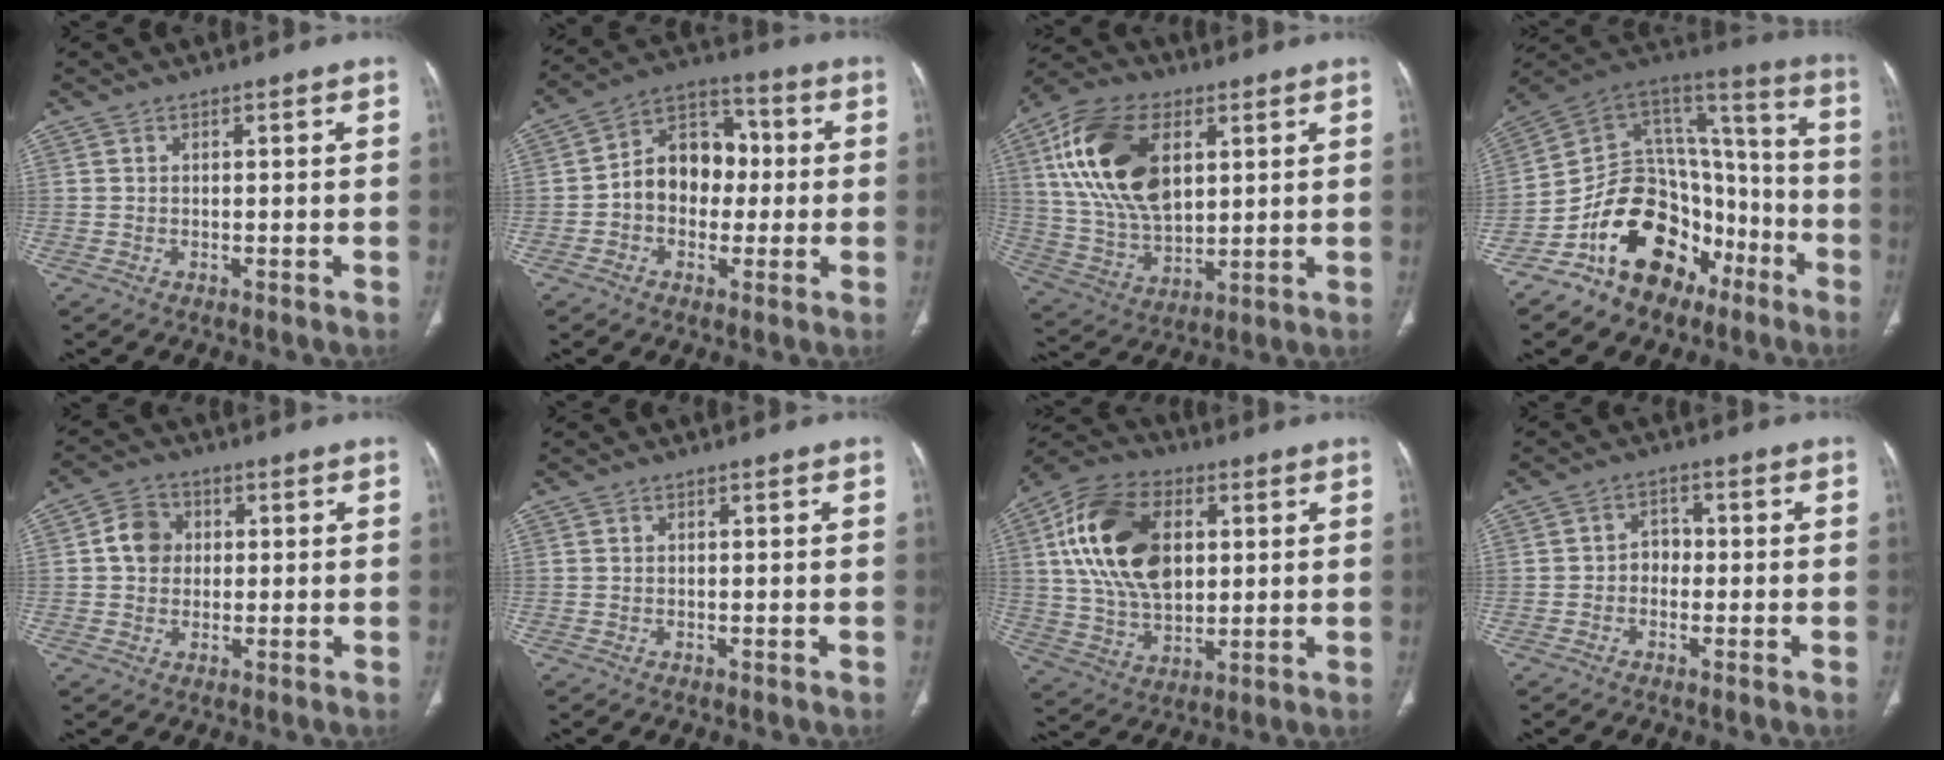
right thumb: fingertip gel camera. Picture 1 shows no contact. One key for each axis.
{"total": 12.4, "fx": -0.4, "fy": 9.3, "fz": 8.2, "tx": -0.092, "ty": 0.038, "tz": -0.018}
{"total": 20.7, "fx": 6.3, "fy": 12.1, "fz": 15.6, "tx": -0.282, "ty": -0.012, "tz": 0.119}
{"total": 25.8, "fx": -12.1, "fy": 17.2, "fz": 14.9, "tx": -0.202, "ty": 0.112, "tz": -0.189}
{"total": 5.8, "fx": 0.7, "fy": 5.0, "fz": 2.8, "tx": -0.034, "ty": 0.008, "tz": 0.006}
{"total": 0.0}
{"total": 20.2, "fx": 4.5, "fy": 12.8, "fz": 14.9, "tx": -0.259, "ty": 0.003, "tz": 0.082}
{"total": 3.0, "fx": -0.7, "fy": 2.4, "fz": 1.5, "tx": -0.004, "ty": 0.013, "tz": -0.021}